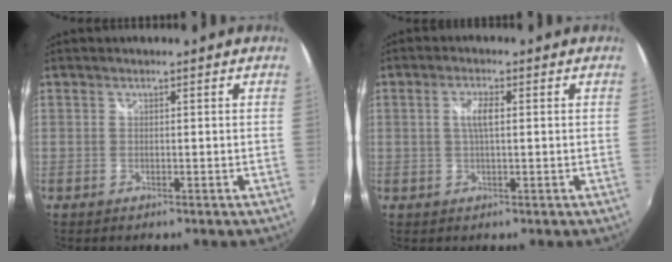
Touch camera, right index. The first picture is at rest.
{"total": 3.1, "force": [0.5, 0.8, 3.0], "torque": [-0.057, 0.001, 0.008]}